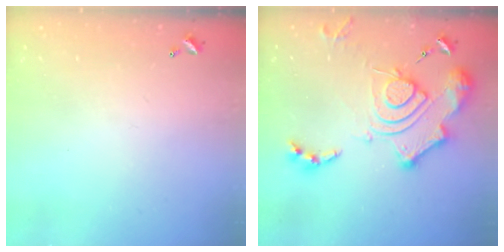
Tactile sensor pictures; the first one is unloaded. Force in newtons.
{"total": 18.3, "press": 18.2, "slide": 1.7}